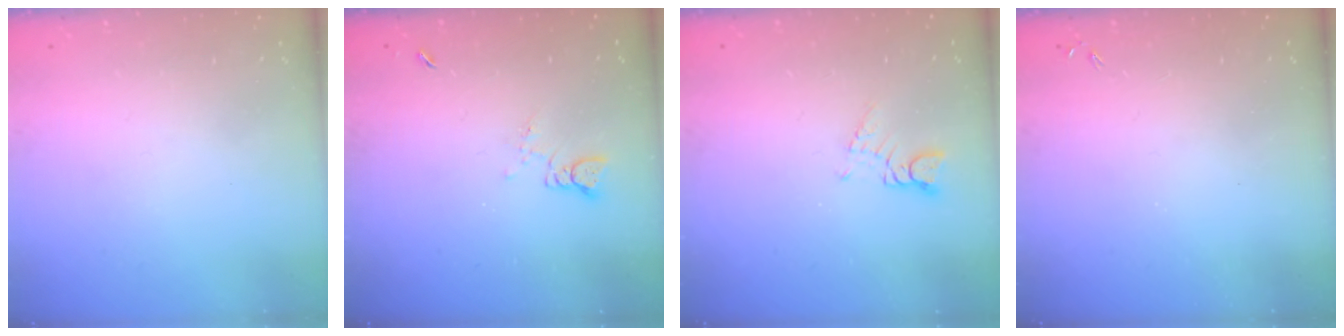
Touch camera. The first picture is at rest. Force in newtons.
{"total": 1.0, "press": 1.0, "slide": 0.1}
{"total": 2.3, "press": 2.3, "slide": 0.3}
{"total": 0.0}